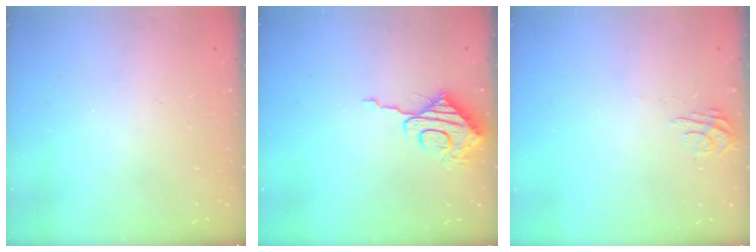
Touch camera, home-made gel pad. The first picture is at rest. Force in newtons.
{"total": 9.2, "press": 9.2, "slide": 0.3}
{"total": 3.9, "press": 3.8, "slide": 0.3}